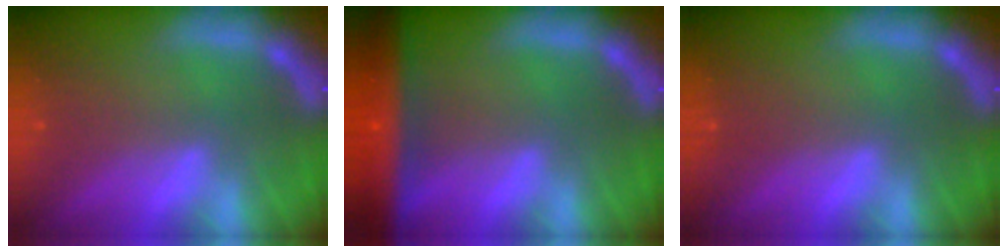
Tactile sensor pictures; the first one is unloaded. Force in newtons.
{"total": 9.0}
{"total": 0.0}